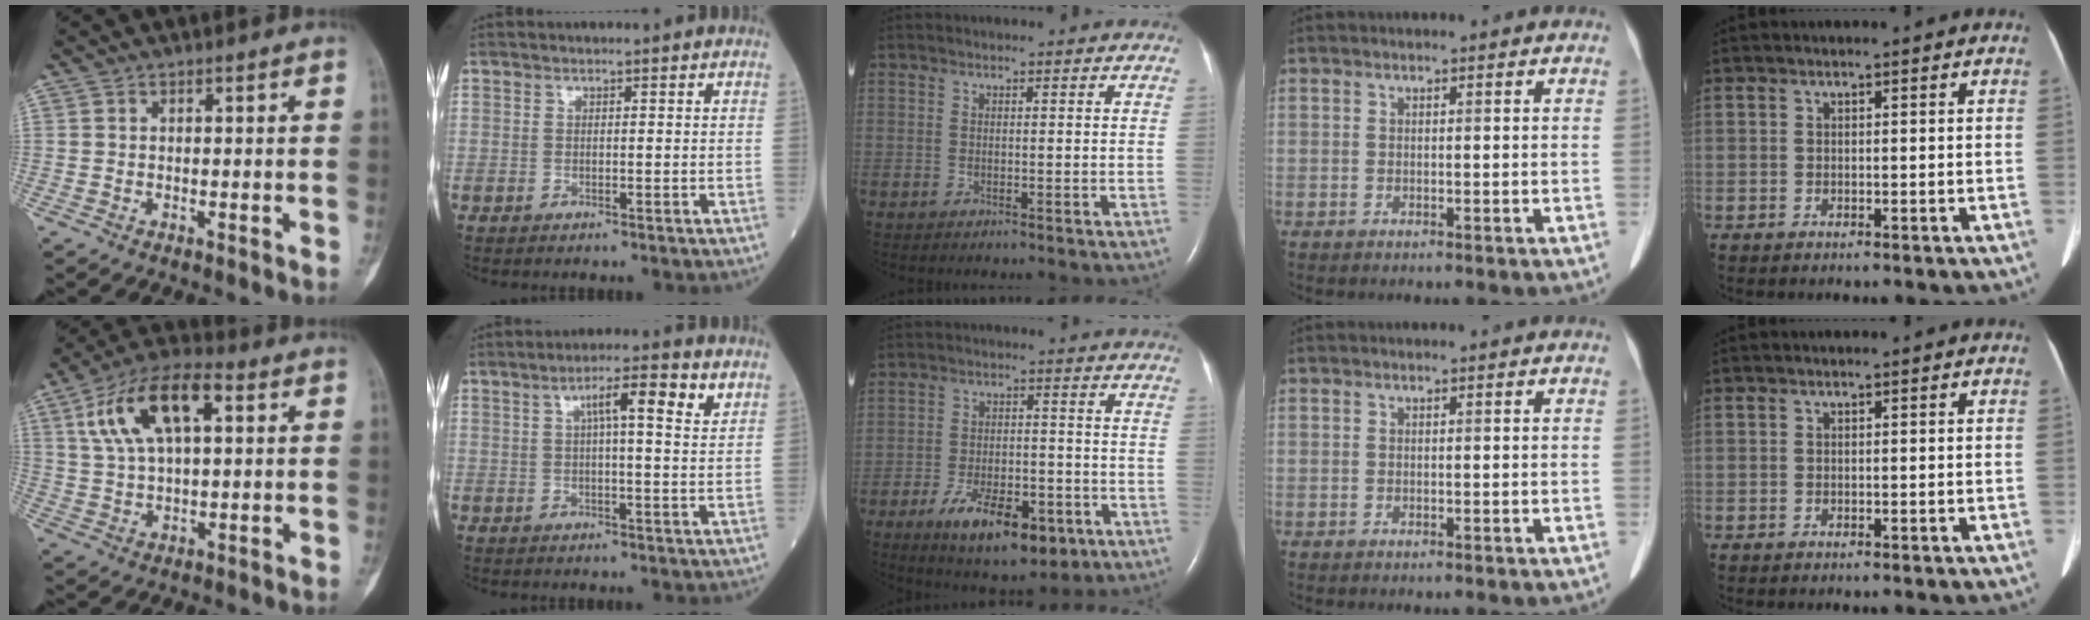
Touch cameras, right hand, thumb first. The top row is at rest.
{"thumb": {"total": 15.1, "force": [5.0, 7.1, 12.3], "torque": [-0.226, 0.018, 0.087]}, "index": {"total": 7.3, "force": [3.1, 0.8, 6.6], "torque": [-0.105, 0.013, 0.043]}, "middle": {"total": 12.2, "force": [-6.3, 5.0, 9.1], "torque": [-0.147, -0.009, -0.090]}}